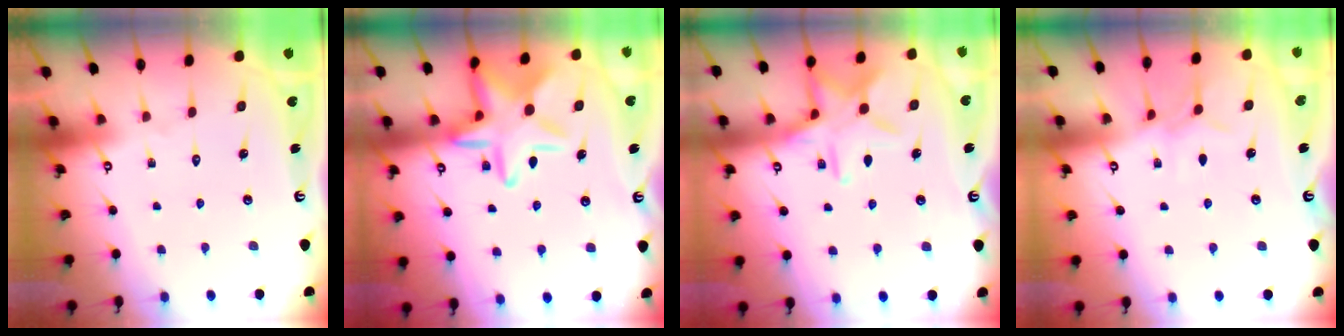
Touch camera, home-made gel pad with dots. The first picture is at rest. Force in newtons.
{"total": 14.9, "press": 14.9, "slide": 0.6}
{"total": 12.2, "press": 12.2, "slide": 0.8}
{"total": 4.5, "press": 4.5, "slide": 0.6}